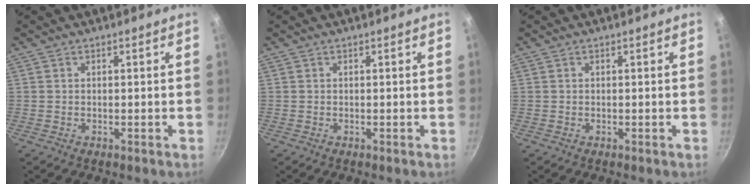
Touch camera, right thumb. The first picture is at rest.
{"total": 0.0}
{"total": 0.0}